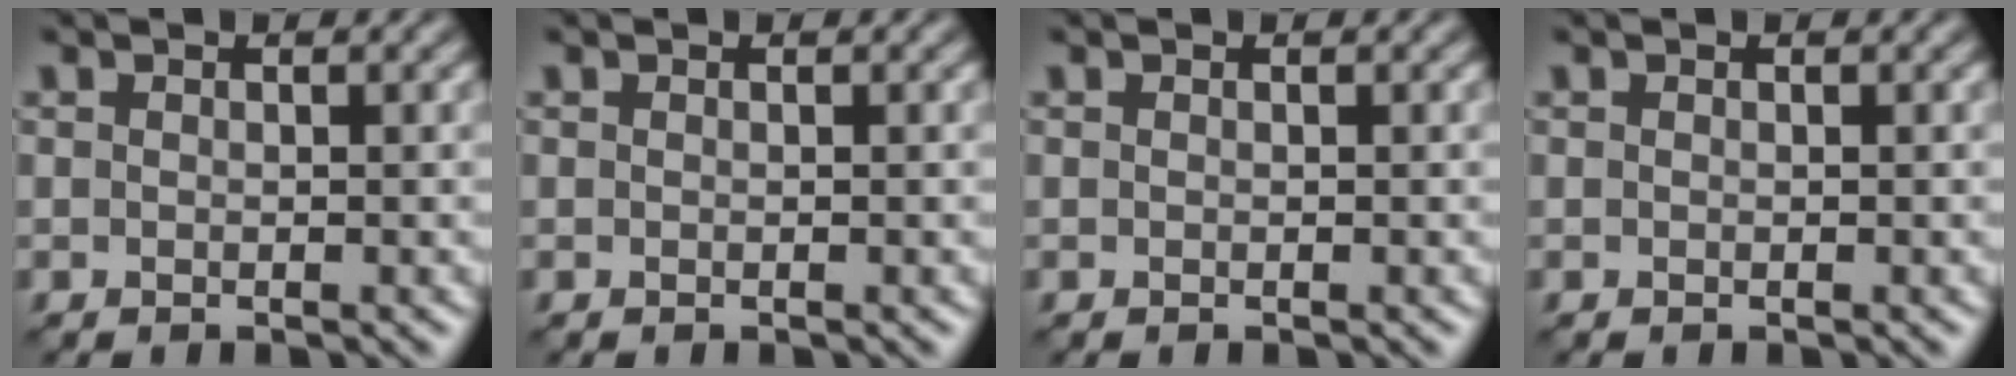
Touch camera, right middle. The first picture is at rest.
{"total": 0.0}
{"total": 0.0}
{"total": 0.0}